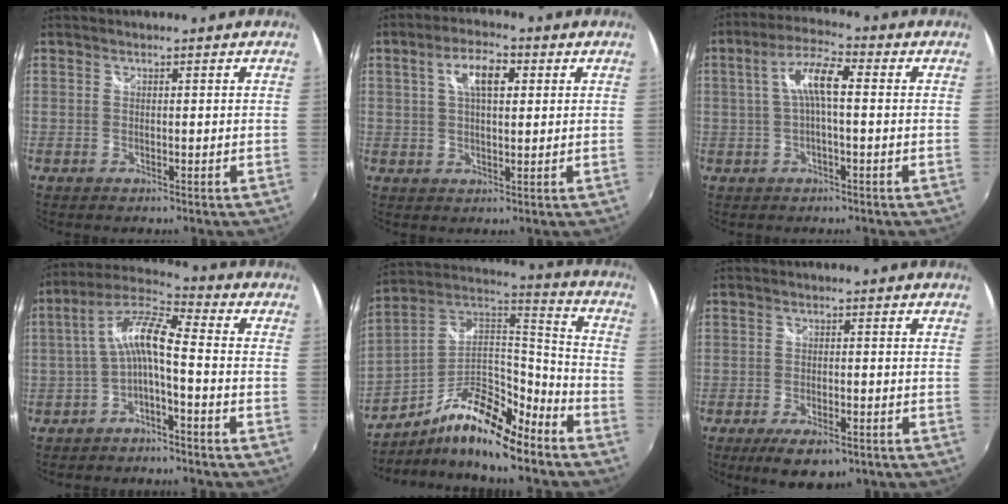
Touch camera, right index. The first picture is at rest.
{"total": 6.8, "force": [2.1, 2.9, 5.7], "torque": [-0.100, 0.015, 0.035]}
{"total": 7.0, "force": [0.3, 1.6, 6.8], "torque": [-0.135, 0.017, 0.007]}
{"total": 9.0, "force": [-2.1, 1.9, 8.5], "torque": [-0.190, 0.022, -0.042]}
{"total": 17.5, "force": [-11.2, 5.4, 12.4], "torque": [-0.229, 0.007, -0.206]}
{"total": 7.4, "force": [-4.8, 2.7, 4.8], "torque": [-0.107, -0.021, -0.075]}